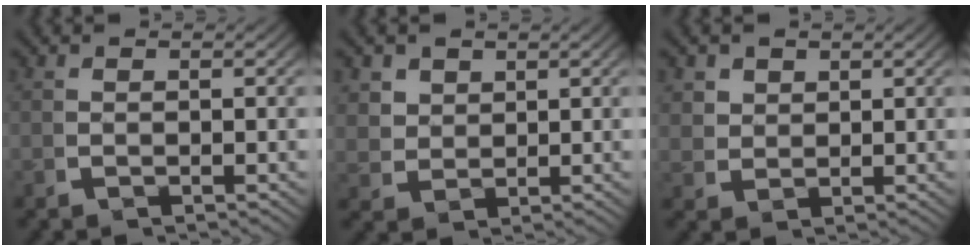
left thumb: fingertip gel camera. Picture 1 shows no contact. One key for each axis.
{"total": 2.7, "fx": 1.8, "fy": 1.7, "fz": 1.0, "tx": -0.017, "ty": -0.008, "tz": 0.045}
{"total": 2.3, "fx": 1.6, "fy": 1.4, "fz": 0.7, "tx": -0.013, "ty": -0.006, "tz": 0.040}